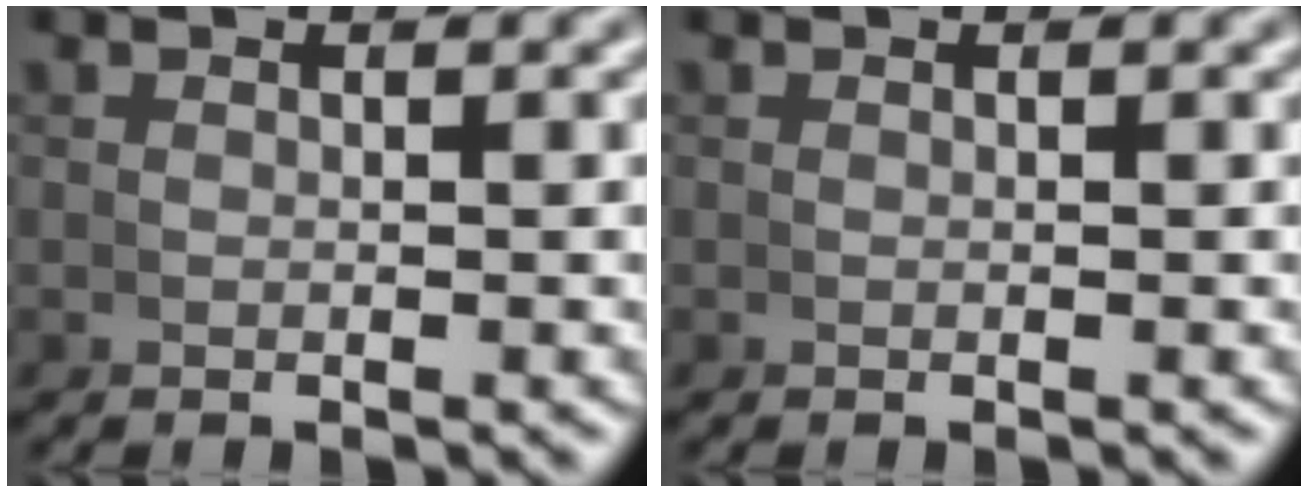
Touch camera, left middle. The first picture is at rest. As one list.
[{"total": 0.0}]